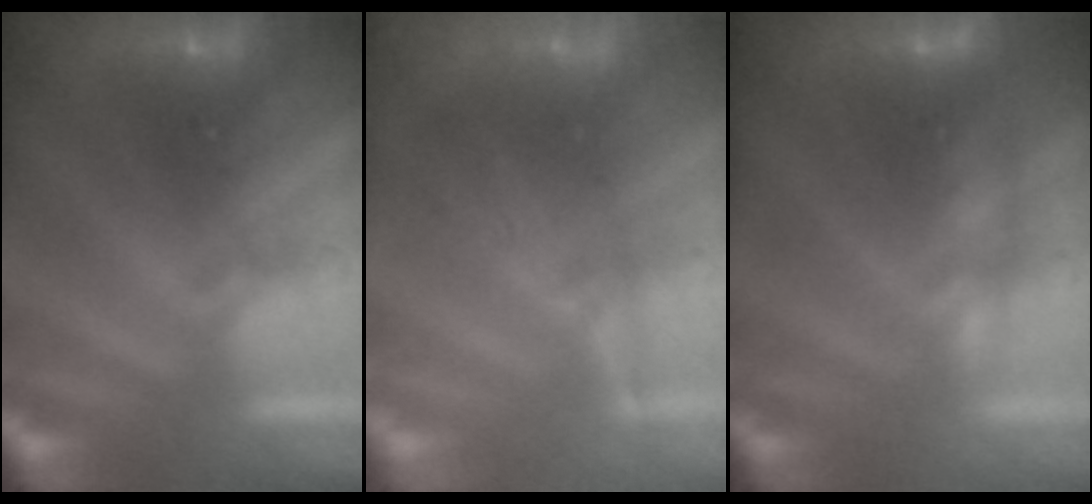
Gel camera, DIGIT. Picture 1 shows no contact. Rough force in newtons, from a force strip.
{"total": 2.3}
{"total": 4.6}